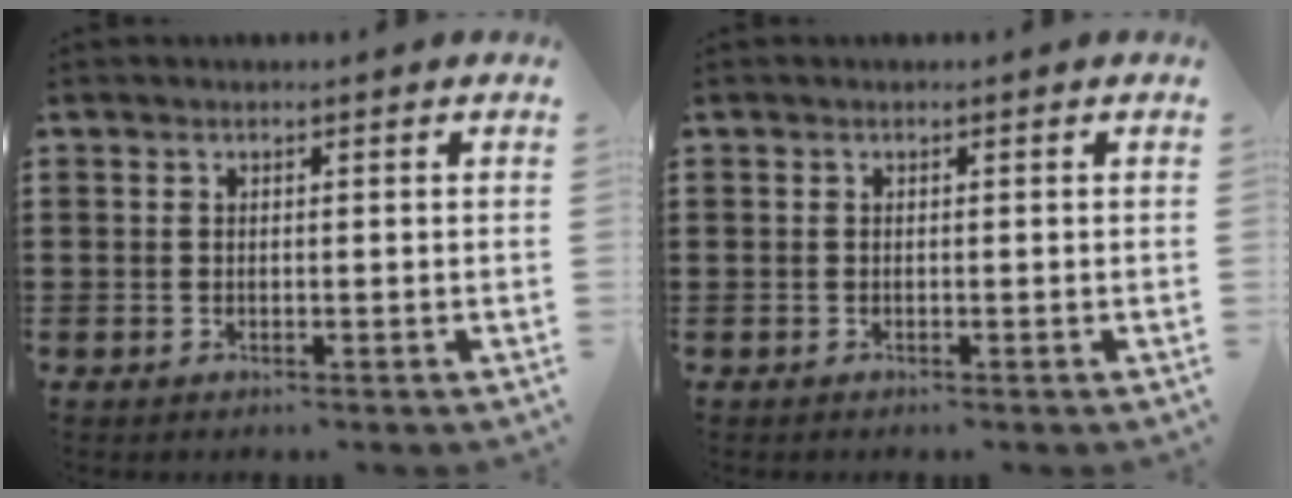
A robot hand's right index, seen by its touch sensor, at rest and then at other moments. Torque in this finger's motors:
{"motor_torque": [-0.04, -0.05, 0.00, -0.01]}